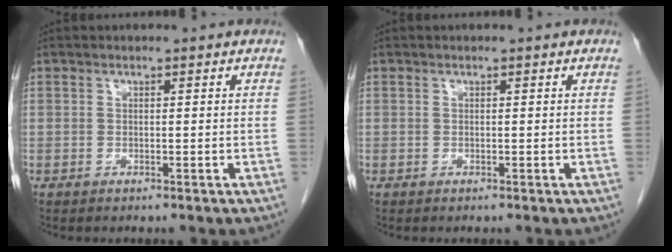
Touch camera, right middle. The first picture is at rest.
{"total": 0.0}